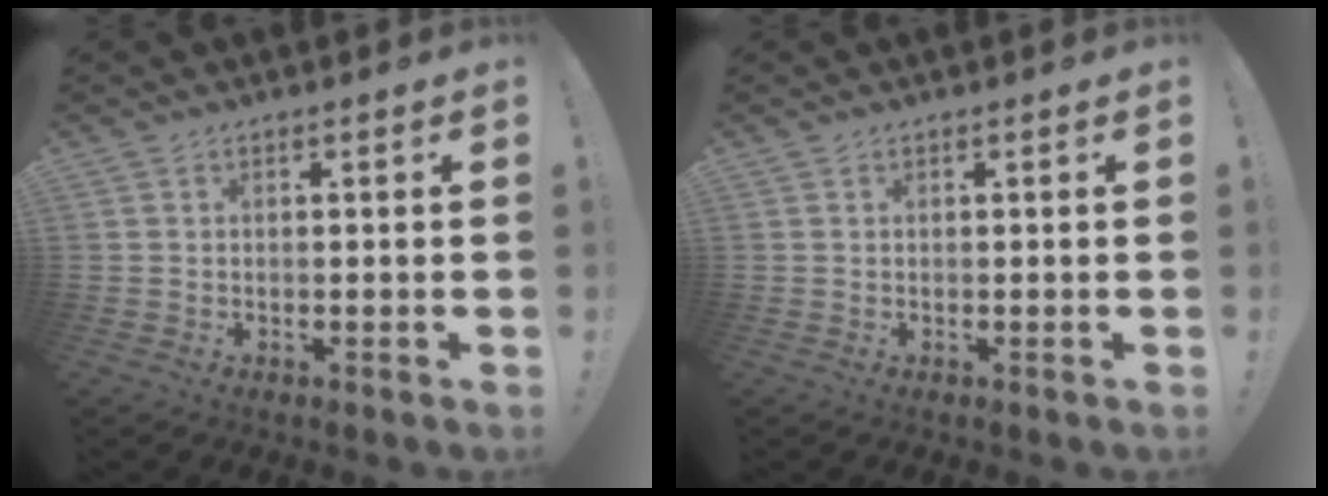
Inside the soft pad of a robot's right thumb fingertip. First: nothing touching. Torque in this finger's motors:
{"motor_torque": [-0.23, 0.41, 0.03, -0.11, 0.00]}